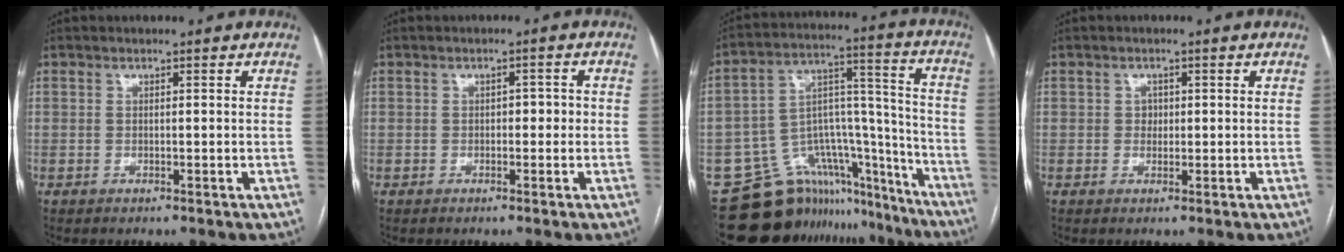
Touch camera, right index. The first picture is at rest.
{"total": 2.1, "force": [0.0, 1.2, 1.8], "torque": [-0.021, 0.014, -0.001]}
{"total": 18.9, "force": [-16.2, 9.0, 3.2], "torque": [-0.036, 0.088, -0.238]}
{"total": 1.5, "force": [0.2, 1.3, 0.6], "torque": [-0.007, 0.001, 0.002]}